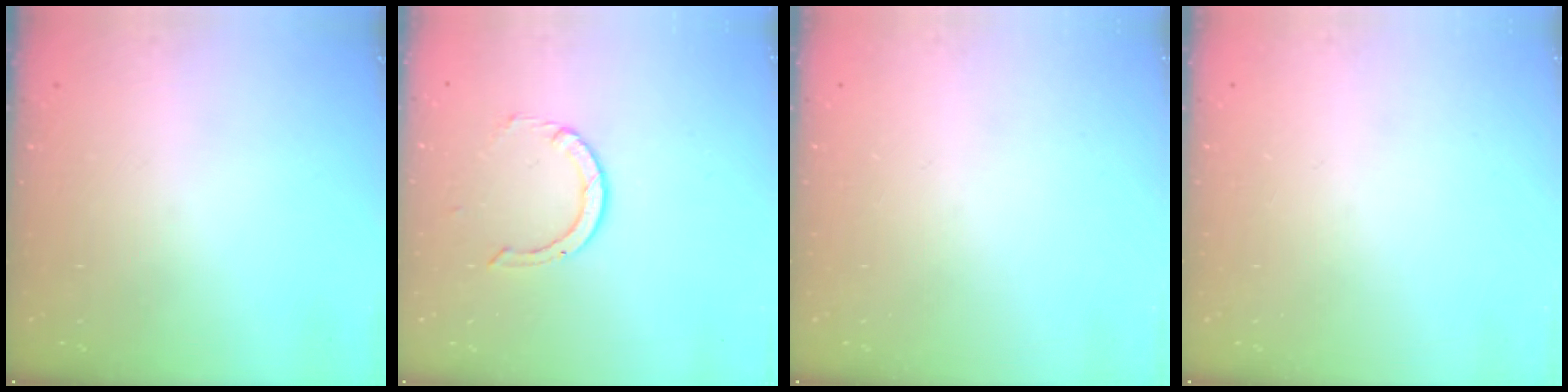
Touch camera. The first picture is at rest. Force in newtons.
{"total": 1.7, "press": 1.7, "slide": 0.1}
{"total": 0.0}
{"total": 0.0}